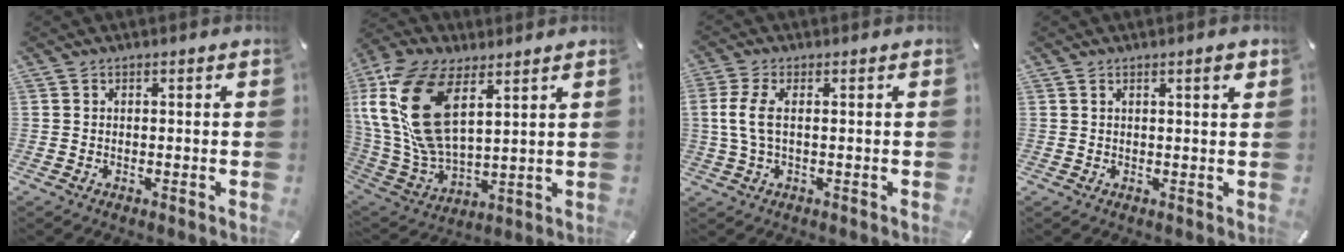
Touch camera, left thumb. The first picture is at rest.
{"total": 20.4, "force": [8.2, 10.8, 15.2], "torque": [-0.363, -0.034, 0.141]}
{"total": 5.4, "force": [0.4, 1.9, 5.1], "torque": [-0.116, -0.004, 0.002]}
{"total": 2.2, "force": [1.0, 0.4, 1.9], "torque": [-0.032, -0.001, 0.014]}